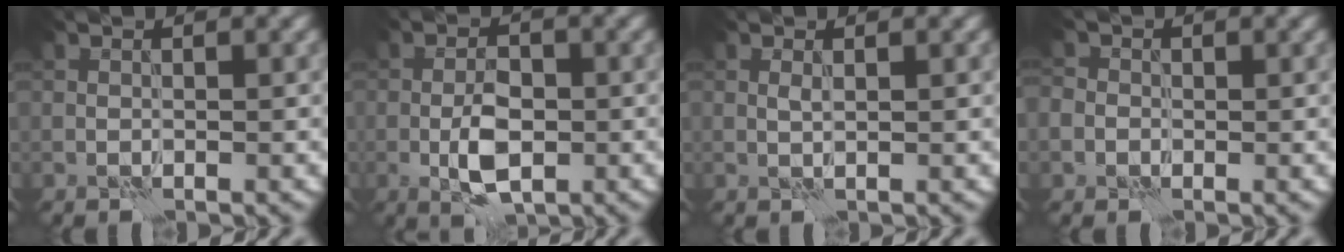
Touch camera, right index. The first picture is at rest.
{"total": 4.3, "force": [-1.2, 2.0, 3.6], "torque": [-0.067, 0.001, -0.024]}
{"total": 0.5, "force": [0.1, 0.1, 0.5], "torque": [-0.014, 0.003, 0.003]}
{"total": 2.2, "force": [0.0, 2.1, 0.6], "torque": [0.000, 0.009, -0.016]}